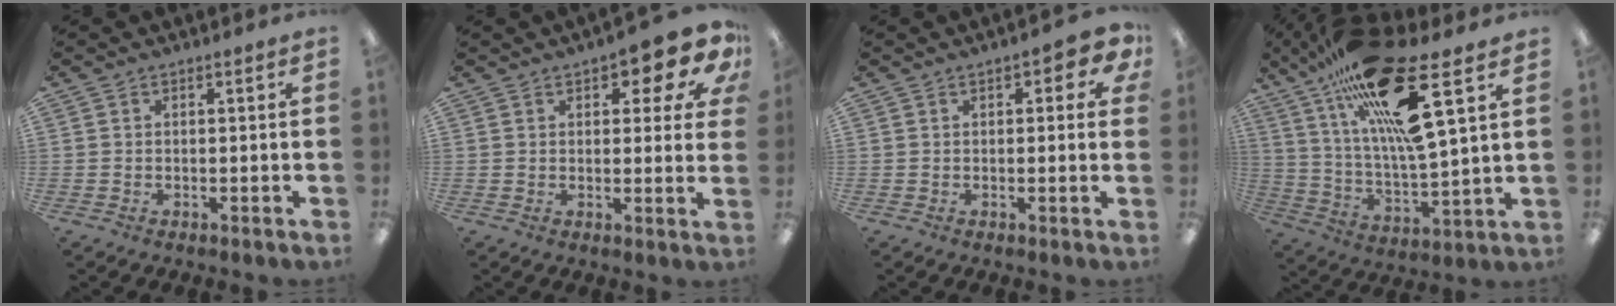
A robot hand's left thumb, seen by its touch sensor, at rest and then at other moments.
{"total": 9.0, "force": [5.1, 3.6, 6.4], "torque": [-0.073, -0.024, 0.083]}
{"total": 4.4, "force": [1.6, 2.0, 3.6], "torque": [-0.046, 0.001, 0.024]}
{"total": 24.0, "force": [14.3, 5.3, 18.6], "torque": [-0.343, -0.072, 0.229]}